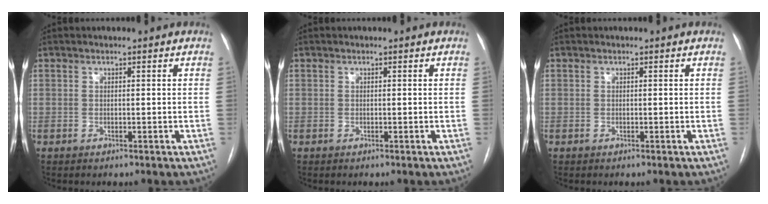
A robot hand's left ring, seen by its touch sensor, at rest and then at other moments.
{"total": 0.0}
{"total": 0.0}